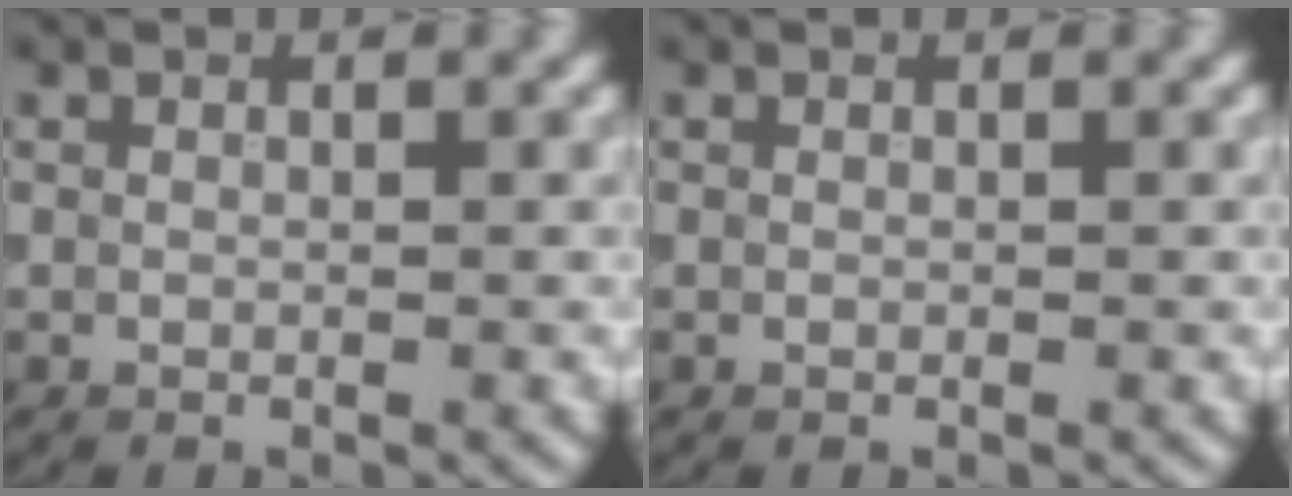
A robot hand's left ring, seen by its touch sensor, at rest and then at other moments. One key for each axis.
{"total": 0.0}